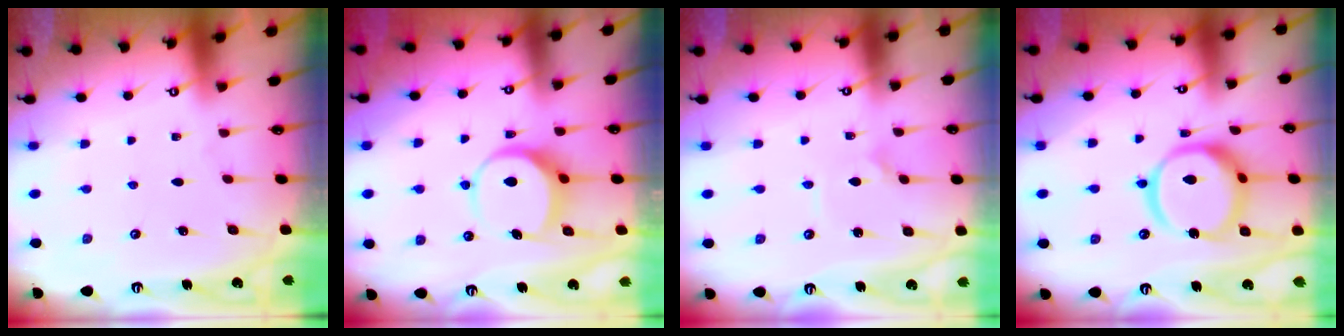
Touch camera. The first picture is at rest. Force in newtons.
{"total": 8.5, "press": 8.4, "slide": 0.6}
{"total": 3.5, "press": 3.5, "slide": 0.3}
{"total": 16.1, "press": 16.0, "slide": 1.9}